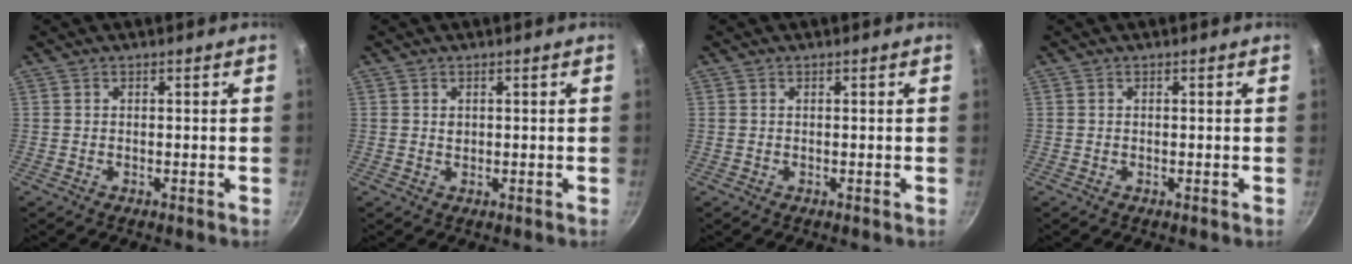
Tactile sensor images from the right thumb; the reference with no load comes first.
{"total": 1.0, "force": [0.3, 0.8, 0.5], "torque": [-0.006, 0.001, 0.005]}
{"total": 0.0}
{"total": 0.0}